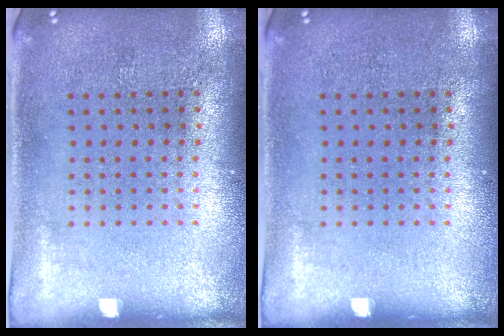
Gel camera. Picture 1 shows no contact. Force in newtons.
{"total": 0.0}